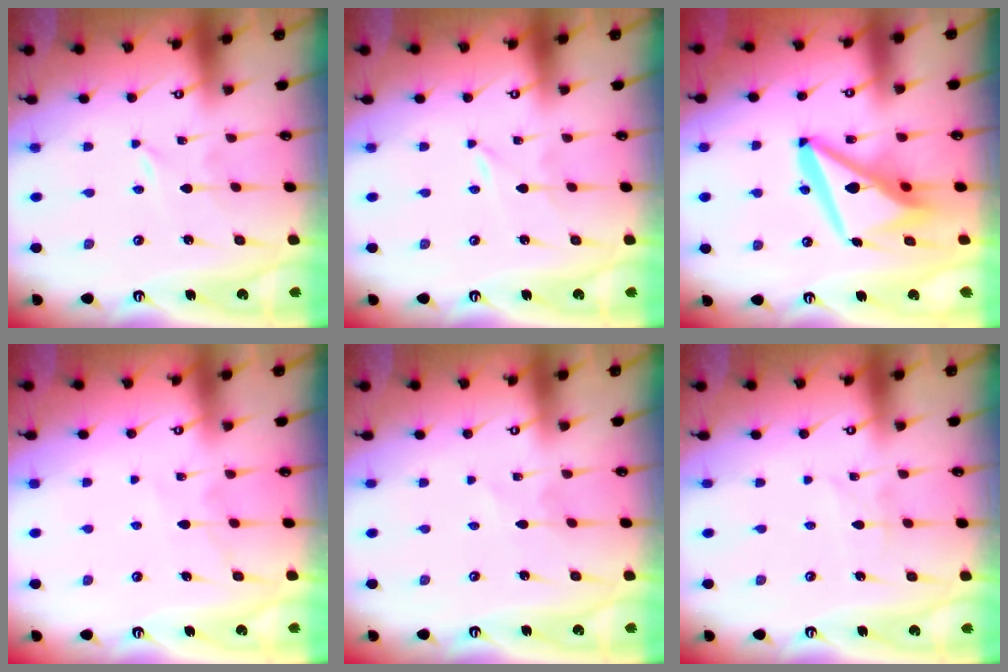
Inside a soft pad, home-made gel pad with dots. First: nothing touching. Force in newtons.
{"total": 0.0}
{"total": 15.0, "press": 14.9, "slide": 1.7}
{"total": 6.6, "press": 6.6, "slide": 0.5}
{"total": 0.8, "press": 0.8, "slide": 0.1}
{"total": 2.3, "press": 2.3, "slide": 0.3}